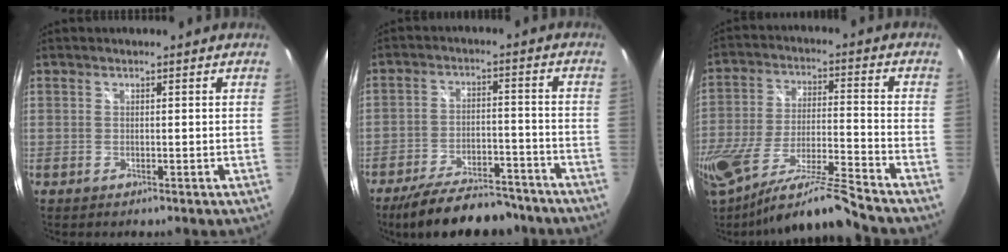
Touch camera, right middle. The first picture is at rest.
{"total": 17.4, "force": [-14.5, 5.4, 7.9], "torque": [-0.151, -0.008, -0.205]}
{"total": 16.6, "force": [-13.7, -0.6, 9.3], "torque": [-0.175, -0.037, -0.242]}